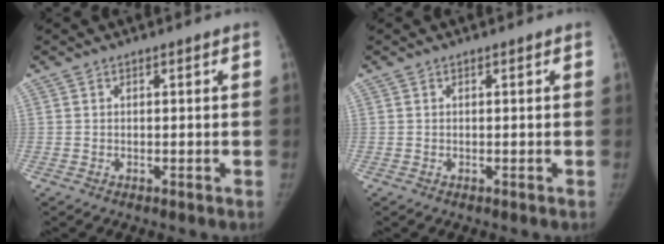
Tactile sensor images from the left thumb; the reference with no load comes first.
{"total": 0.0}